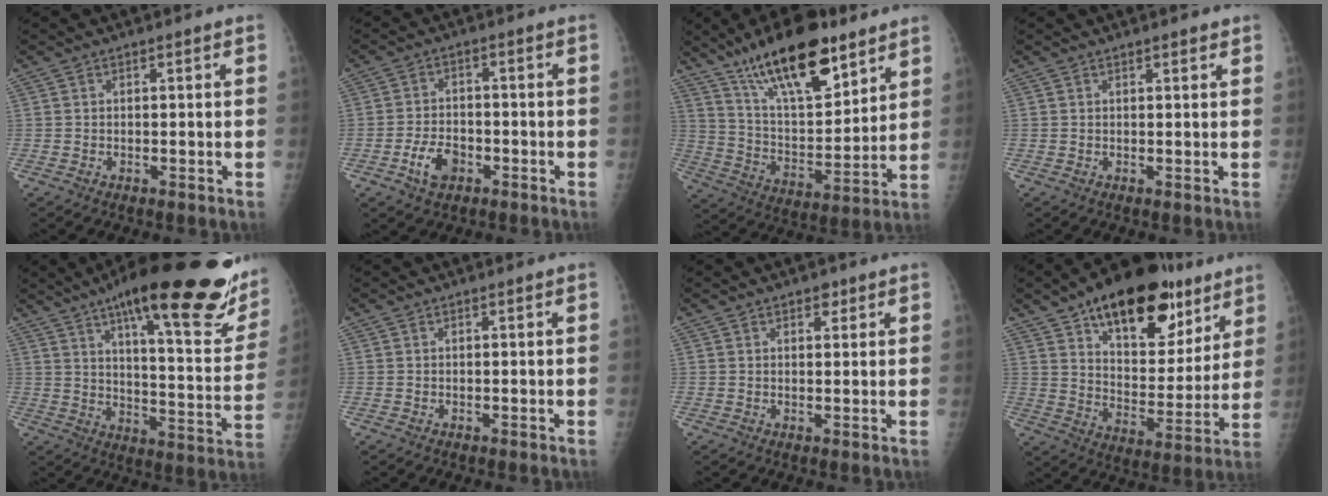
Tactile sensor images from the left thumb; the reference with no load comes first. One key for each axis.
{"total": 5.8, "fx": -2.7, "fy": 3.8, "fz": 3.5, "tx": -0.055, "ty": 0.018, "tz": -0.047}
{"total": 20.7, "fx": 13.7, "fy": 7.5, "fz": 13.7, "tx": -0.195, "ty": -0.066, "tz": 0.241}
{"total": 1.3, "fx": 1.0, "fy": 0.4, "fz": 0.7, "tx": -0.009, "ty": -0.004, "tz": 0.012}
{"total": 30.4, "fx": 18.4, "fy": 7.5, "fz": 23.0, "tx": -0.280, "ty": -0.051, "tz": 0.258}
{"total": 0.0}
{"total": 2.1, "fx": 1.3, "fy": 1.2, "fz": 1.1, "tx": -0.002, "ty": -0.005, "tz": 0.016}
{"total": 25.1, "fx": 14.8, "fy": 12.5, "fz": 16.0, "tx": -0.194, "ty": -0.043, "tz": 0.230}